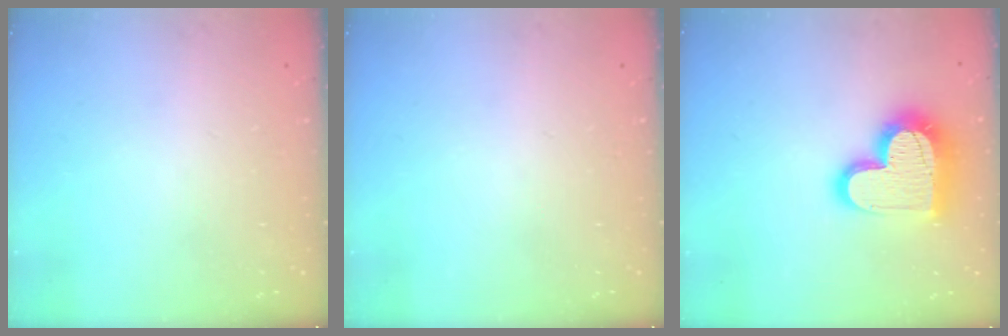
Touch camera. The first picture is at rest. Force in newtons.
{"total": 0.0}
{"total": 19.2, "press": 19.2, "slide": 1.5}